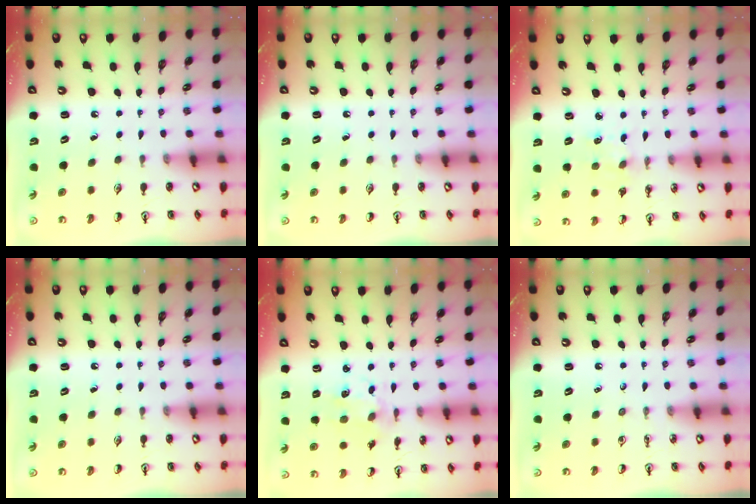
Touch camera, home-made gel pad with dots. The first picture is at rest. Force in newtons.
{"total": 0.0}
{"total": 2.8, "press": 2.8, "slide": 0.3}
{"total": 0.0}
{"total": 2.9, "press": 2.9, "slide": 0.2}
{"total": 0.0}